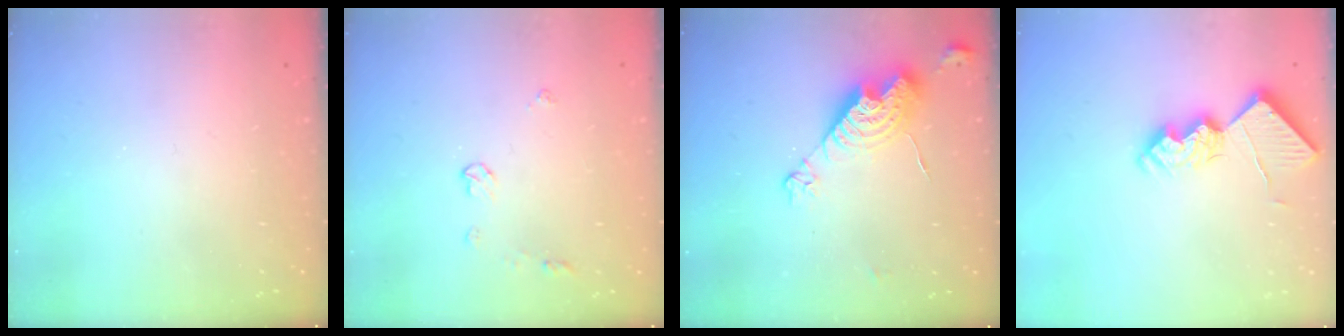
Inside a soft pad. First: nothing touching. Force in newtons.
{"total": 3.9, "press": 3.9, "slide": 0.7}
{"total": 12.0, "press": 11.9, "slide": 1.0}
{"total": 16.7, "press": 16.7, "slide": 0.1}